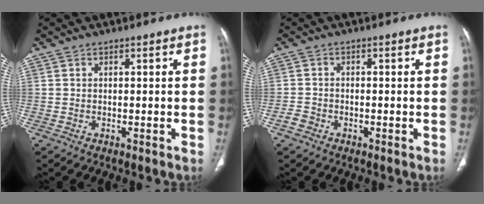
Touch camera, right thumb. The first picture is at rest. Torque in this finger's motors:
{"motor_torque": [-0.07, -0.20, -0.26, 0.01, 0.02]}